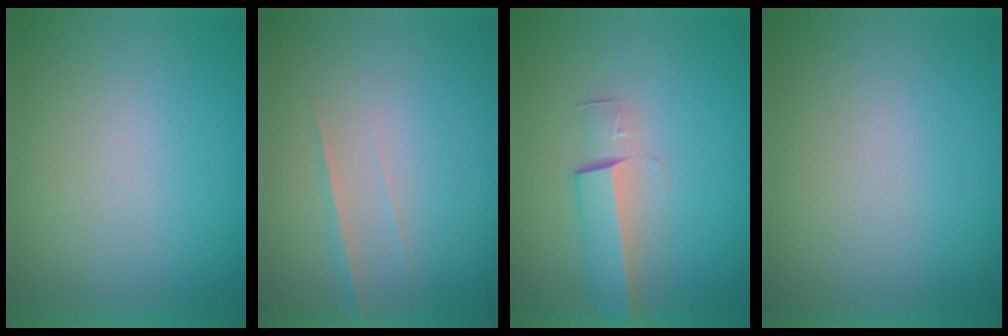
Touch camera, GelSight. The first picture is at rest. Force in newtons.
{"total": 1.5}
{"total": 2.9}
{"total": 0.0}